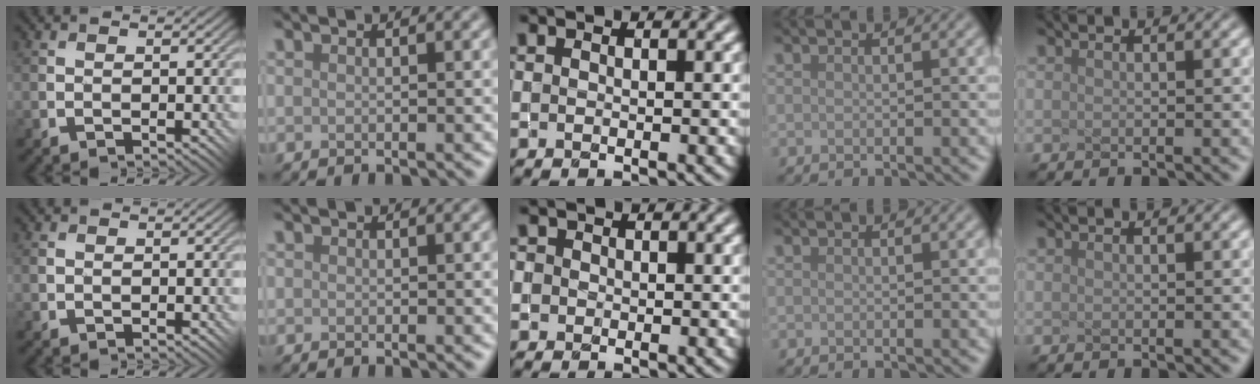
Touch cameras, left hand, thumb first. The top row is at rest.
{"thumb": {"total": 0.7, "force": [0.2, 0.6, 0.3], "torque": [-0.009, 0.001, 0.002]}, "middle": {"total": 1.2, "force": [0.1, 1.2, 0.0], "torque": [0.008, 0.004, -0.005]}}